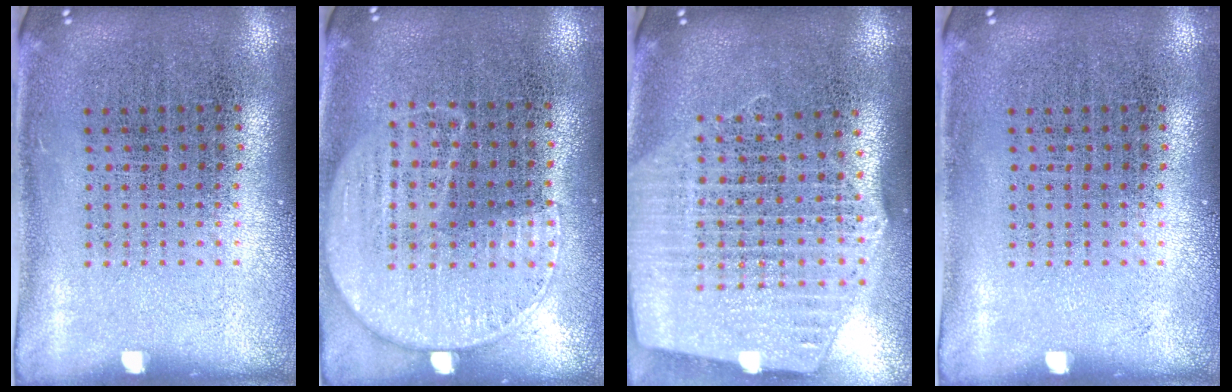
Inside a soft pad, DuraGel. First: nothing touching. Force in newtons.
{"total": 1.2, "press": 1.0, "slide": 0.6}
{"total": 2.6, "press": 2.3, "slide": 1.3}
{"total": 0.0}